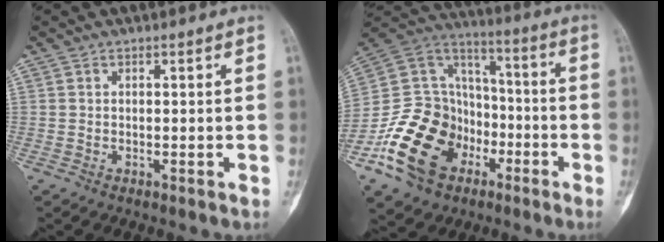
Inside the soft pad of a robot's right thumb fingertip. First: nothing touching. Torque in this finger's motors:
{"motor_torque": [1.36, 1.86, 1.21, -1.56, 0.18]}